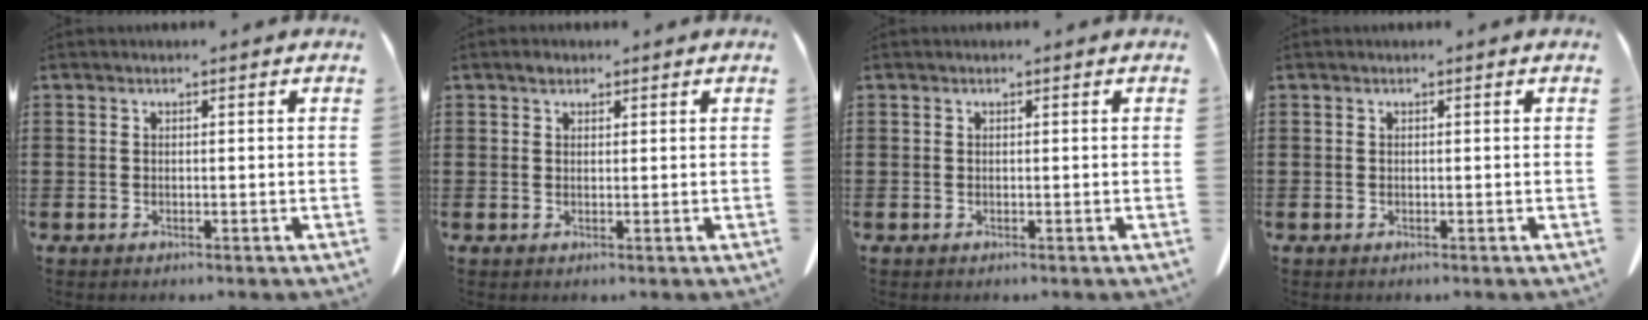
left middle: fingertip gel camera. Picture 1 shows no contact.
{"total": 1.2, "force": [0.9, 0.7, 0.4], "torque": [-0.002, 0.002, 0.014]}
{"total": 0.0}
{"total": 0.0}